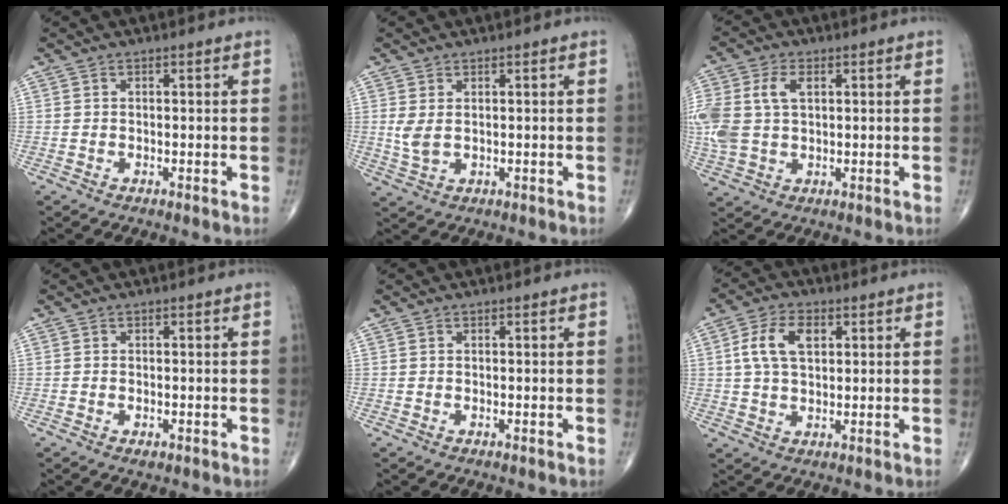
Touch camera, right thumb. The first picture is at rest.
{"total": 3.3, "force": [0.5, 2.0, 2.6], "torque": [-0.059, -0.002, 0.018]}
{"total": 11.7, "force": [2.1, 7.5, 8.7], "torque": [-0.217, 0.011, 0.045]}
{"total": 1.0, "force": [-0.4, 0.6, 0.8], "torque": [-0.013, -0.001, -0.004]}
{"total": 0.0}
{"total": 7.9, "force": [2.1, 4.6, 6.1], "torque": [-0.115, 0.007, 0.039]}